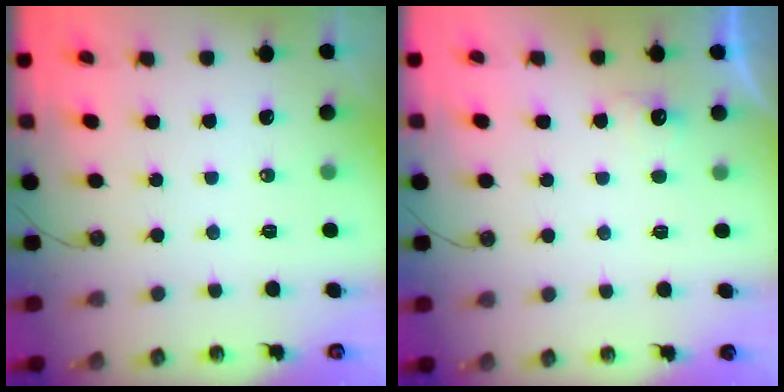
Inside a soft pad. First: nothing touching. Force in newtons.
{"total": 5.5, "press": 5.5, "slide": 1.0}